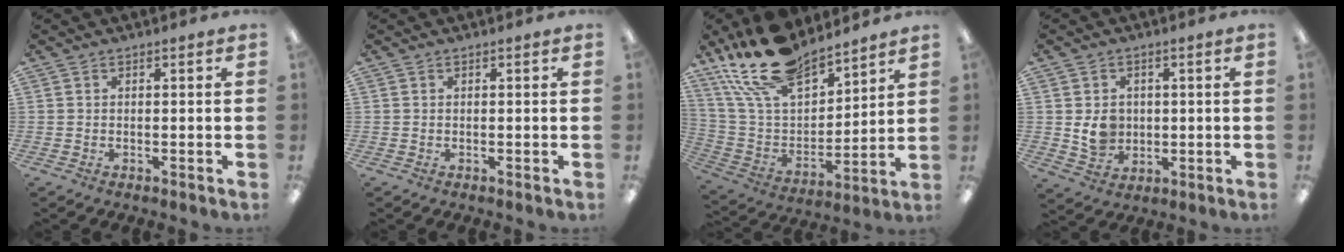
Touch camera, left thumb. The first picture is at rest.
{"total": 0.0}
{"total": 21.4, "force": [16.6, 9.3, 9.7], "torque": [-0.202, -0.087, 0.305]}
{"total": 6.8, "force": [0.6, 5.9, 3.4], "torque": [-0.061, 0.001, 0.012]}